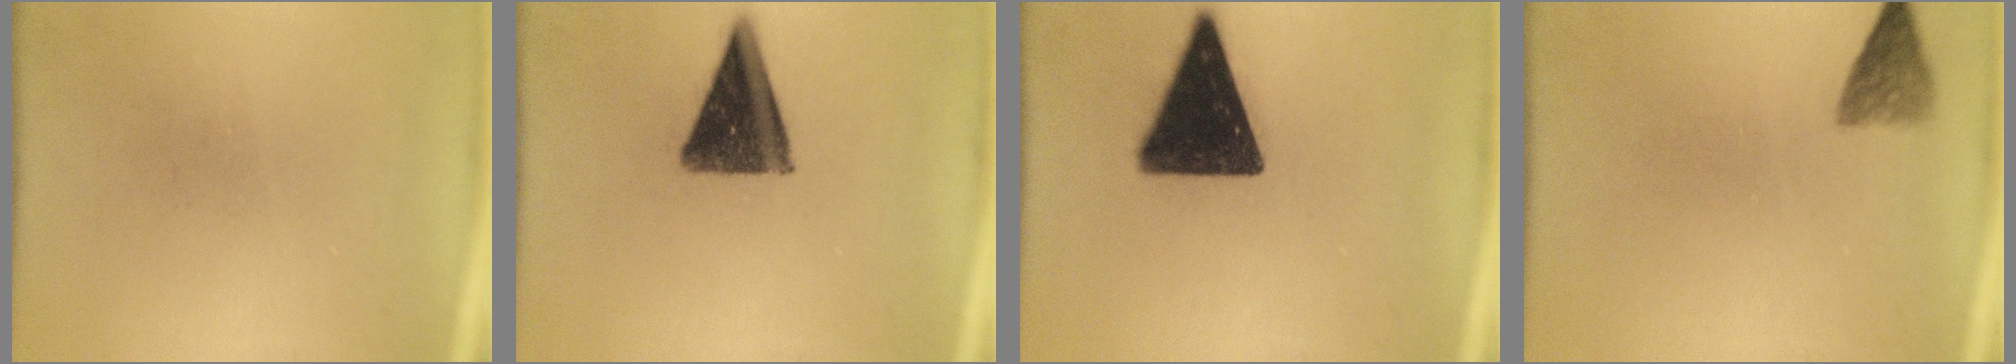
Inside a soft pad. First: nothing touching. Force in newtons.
{"total": 12.2}
{"total": 16.0}
{"total": 2.6}